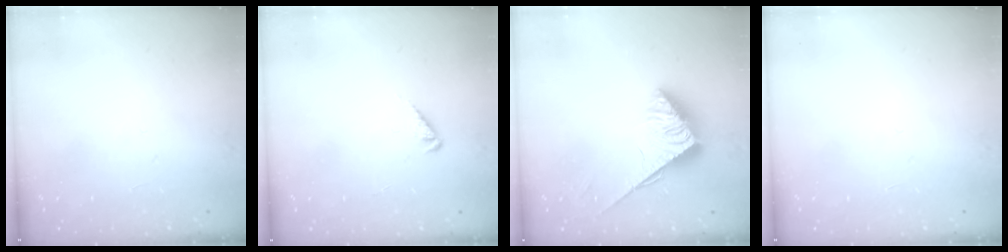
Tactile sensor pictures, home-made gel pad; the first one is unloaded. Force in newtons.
{"total": 2.5, "press": 2.4, "slide": 0.6}
{"total": 3.9, "press": 3.8, "slide": 0.7}
{"total": 0.0}